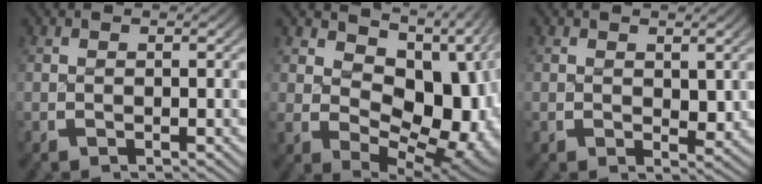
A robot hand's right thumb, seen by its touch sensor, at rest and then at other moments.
{"total": 14.0, "force": [0.9, 8.9, 10.9], "torque": [-0.166, -0.012, 0.015]}
{"total": 1.4, "force": [0.7, 0.9, 0.8], "torque": [-0.007, -0.005, 0.013]}